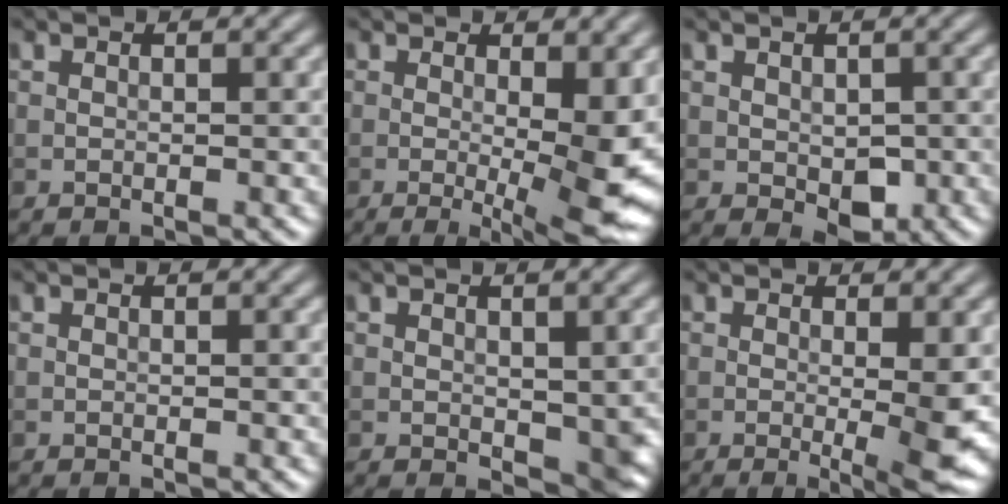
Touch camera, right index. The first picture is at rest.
{"total": 9.3, "force": [-0.5, 2.5, 9.0], "torque": [-0.112, -0.016, -0.005]}
{"total": 2.6, "force": [-0.4, 1.7, 2.0], "torque": [-0.025, -0.006, 0.001]}
{"total": 0.0}
{"total": 3.4, "force": [0.1, 2.1, 2.7], "torque": [-0.036, -0.008, 0.008]}
{"total": 5.0, "force": [-0.4, 0.8, 4.9], "torque": [-0.072, -0.011, -0.004]}